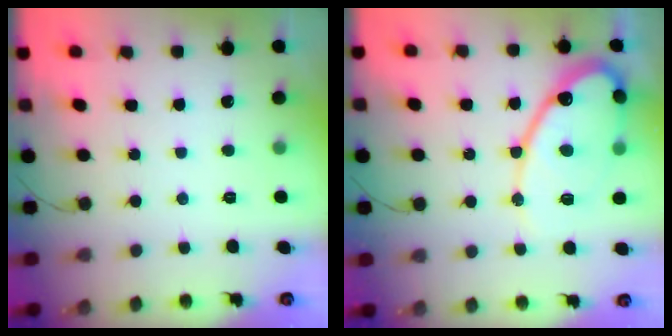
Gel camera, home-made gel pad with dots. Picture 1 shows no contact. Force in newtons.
{"total": 16.4, "press": 16.3, "slide": 1.3}